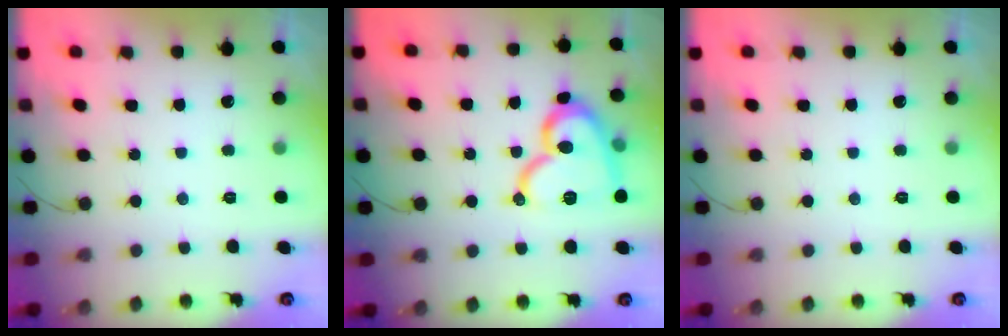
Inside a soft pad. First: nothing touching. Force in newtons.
{"total": 17.1, "press": 17.0, "slide": 0.9}
{"total": 0.0}